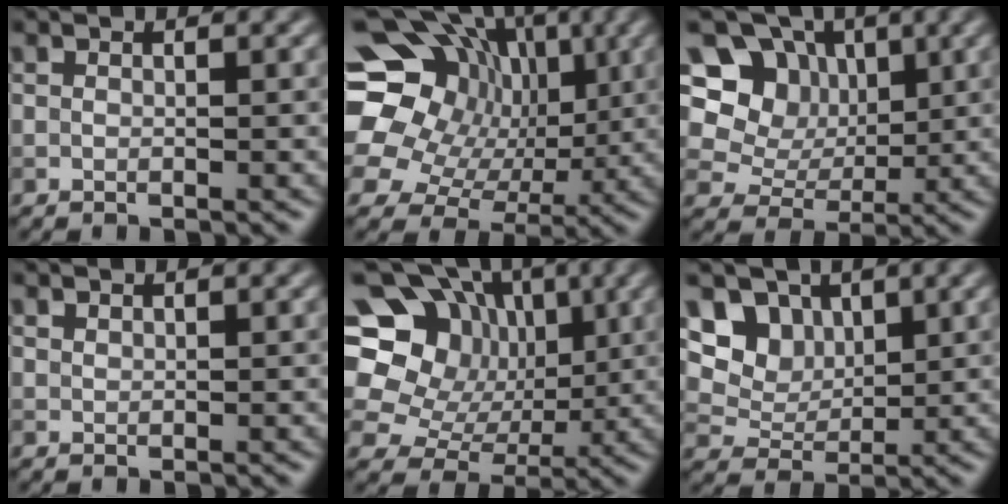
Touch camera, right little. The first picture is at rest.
{"total": 18.8, "force": [5.8, 15.8, 8.5], "torque": [-0.175, 0.045, 0.071]}
{"total": 10.0, "force": [3.6, 8.2, 4.4], "torque": [-0.093, 0.025, 0.057]}
{"total": 0.5, "force": [0.5, 0.2, 0.0], "torque": [-0.002, 0.000, 0.014]}
{"total": 15.8, "force": [5.2, 13.1, 7.1], "torque": [-0.167, 0.044, 0.077]}
{"total": 6.8, "force": [3.5, 5.0, 3.0], "torque": [-0.070, -0.011, 0.068]}